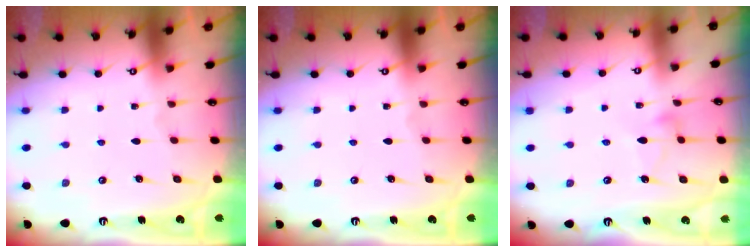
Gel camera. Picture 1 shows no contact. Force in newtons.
{"total": 0.0}
{"total": 4.5, "press": 4.5, "slide": 0.3}